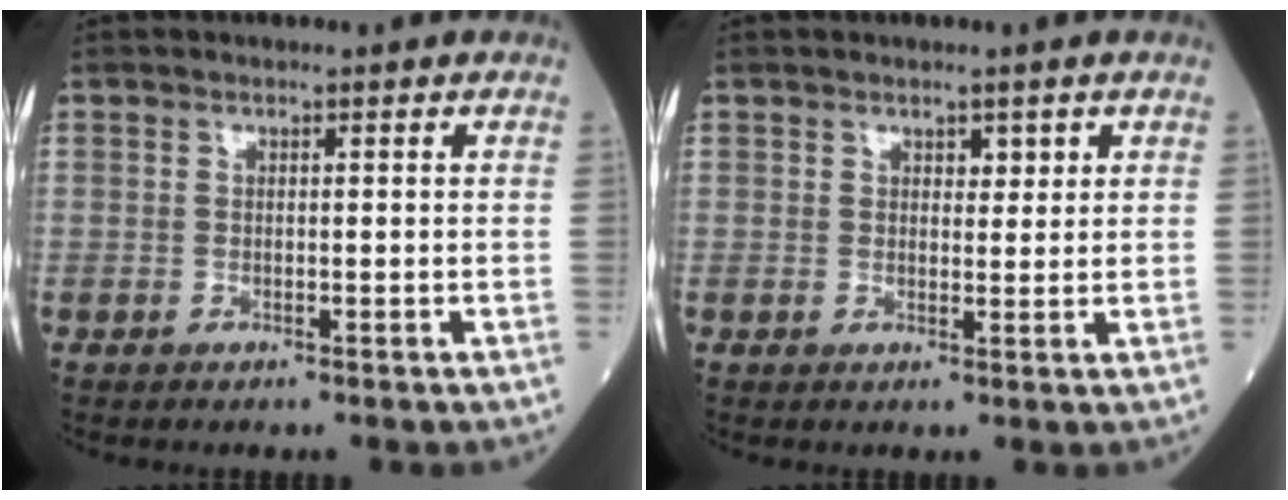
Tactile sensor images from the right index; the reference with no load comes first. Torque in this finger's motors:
{"motor_torque": [-0.04, 0.04, -0.02, -0.01]}